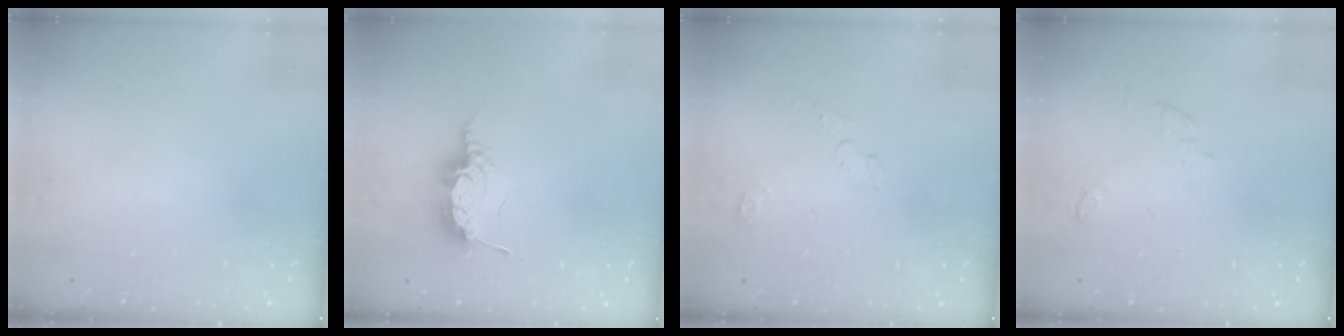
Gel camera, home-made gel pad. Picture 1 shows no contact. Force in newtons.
{"total": 8.3, "press": 8.3, "slide": 0.2}
{"total": 2.4, "press": 2.4, "slide": 0.3}
{"total": 3.7, "press": 3.6, "slide": 0.8}